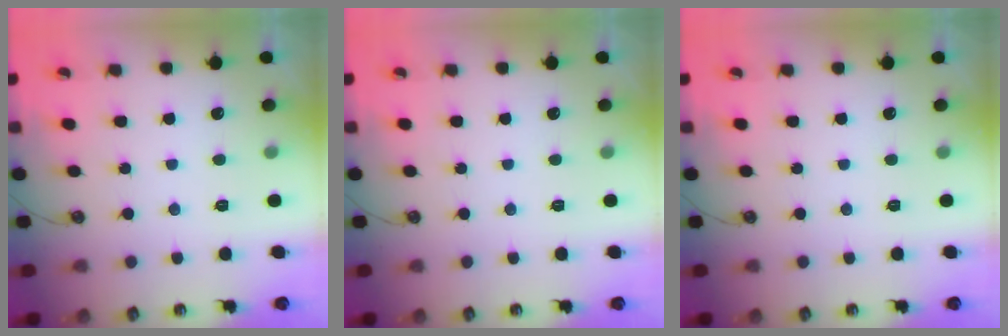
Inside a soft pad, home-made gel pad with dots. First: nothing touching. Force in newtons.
{"total": 0.0}
{"total": 0.0}